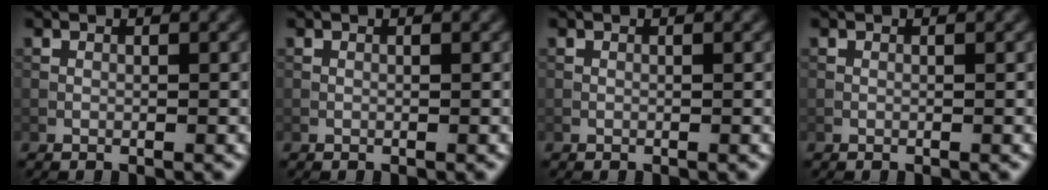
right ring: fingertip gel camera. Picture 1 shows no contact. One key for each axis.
{"total": 0.0}
{"total": 0.0}
{"total": 0.0}